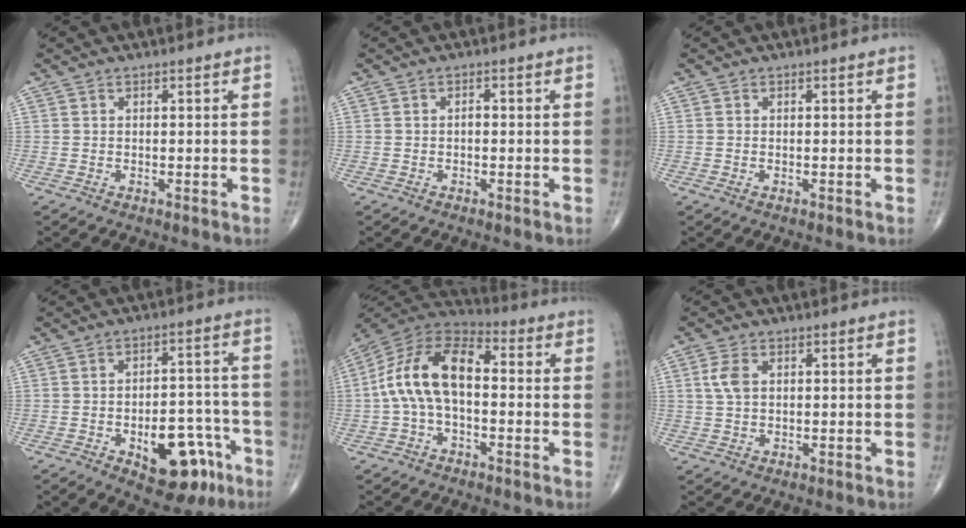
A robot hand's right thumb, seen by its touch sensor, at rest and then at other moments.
{"total": 0.9, "force": [-0.2, 0.6, 0.7], "torque": [-0.009, 0.002, -0.006]}
{"total": 0.0}
{"total": 14.4, "force": [-6.4, 7.6, 10.5], "torque": [-0.108, 0.048, -0.077]}
{"total": 14.2, "force": [-0.3, 7.7, 11.9], "torque": [-0.220, 0.043, -0.019]}
{"total": 3.7, "force": [0.9, 2.3, 2.8], "torque": [-0.063, 0.006, 0.018]}